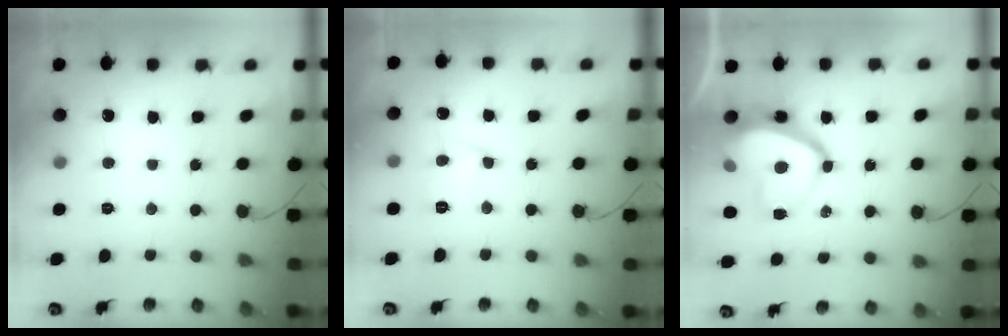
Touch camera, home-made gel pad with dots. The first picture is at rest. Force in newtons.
{"total": 8.7, "press": 8.7, "slide": 0.6}
{"total": 12.2, "press": 12.2, "slide": 1.0}